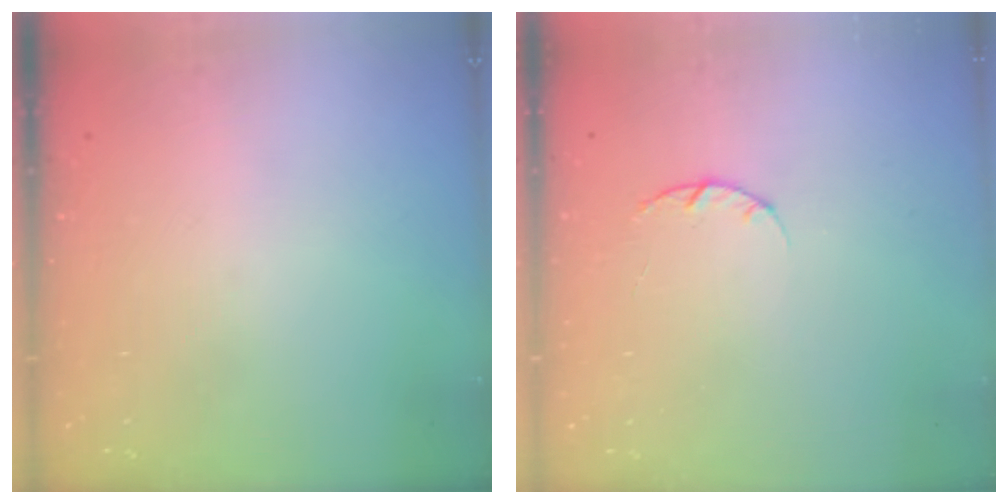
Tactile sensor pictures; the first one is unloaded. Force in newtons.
{"total": 2.0, "press": 1.9, "slide": 0.4}